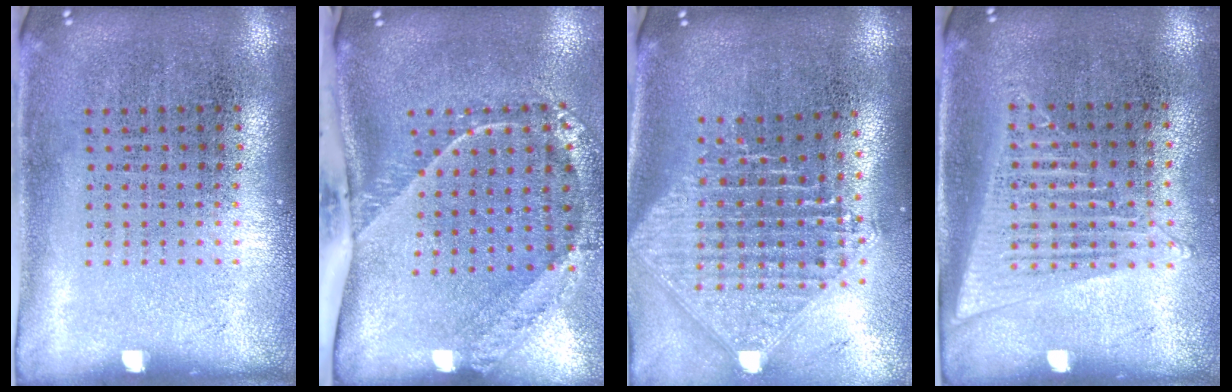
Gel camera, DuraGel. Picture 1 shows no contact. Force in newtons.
{"total": 2.7, "press": 1.8, "slide": 2.0}
{"total": 2.4, "press": 1.9, "slide": 1.5}
{"total": 1.4, "press": 1.3, "slide": 0.5}